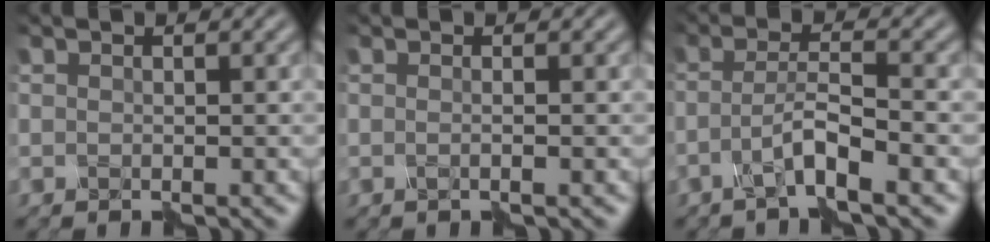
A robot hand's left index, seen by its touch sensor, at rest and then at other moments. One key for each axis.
{"total": 1.0, "fx": 0.1, "fy": 0.2, "fz": 1.0, "tx": -0.010, "ty": -0.007, "tz": -0.013}
{"total": 3.5, "fx": -1.6, "fy": 0.1, "fz": 3.1, "tx": -0.057, "ty": 0.015, "tz": -0.038}